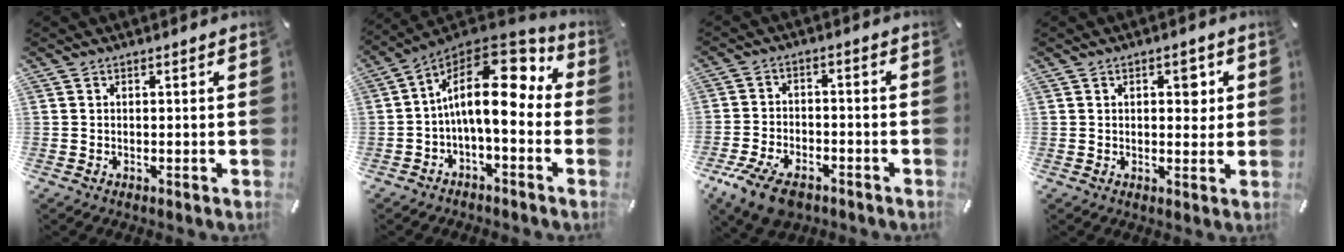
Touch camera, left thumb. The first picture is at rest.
{"total": 17.2, "force": [2.8, 8.6, 14.6], "torque": [-0.248, -0.030, 0.047]}
{"total": 8.7, "force": [-5.5, 4.6, 4.9], "torque": [-0.107, 0.019, -0.102]}
{"total": 4.6, "force": [1.4, 2.8, 3.4], "torque": [-0.025, -0.011, 0.011]}